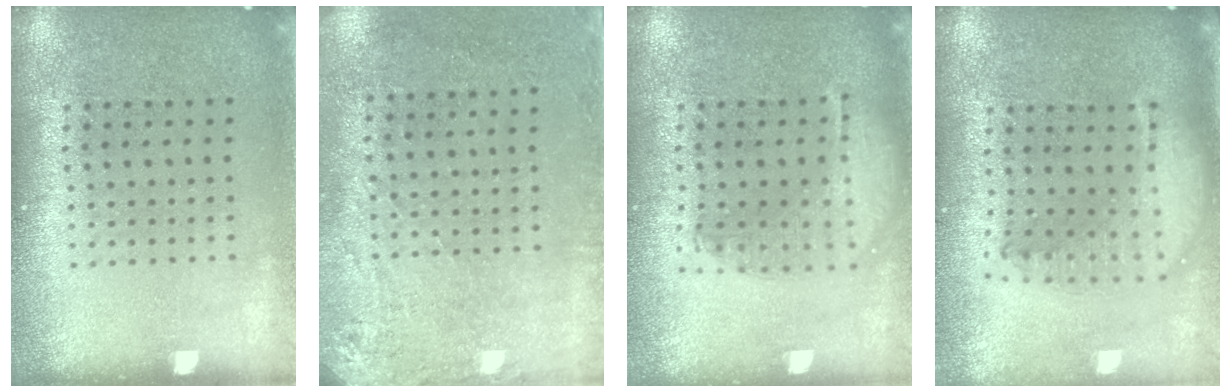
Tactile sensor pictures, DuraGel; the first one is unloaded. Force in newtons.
{"total": 2.8, "press": 2.3, "slide": 1.6}
{"total": 1.3, "press": 1.3, "slide": 0.3}
{"total": 2.0, "press": 1.6, "slide": 1.2}